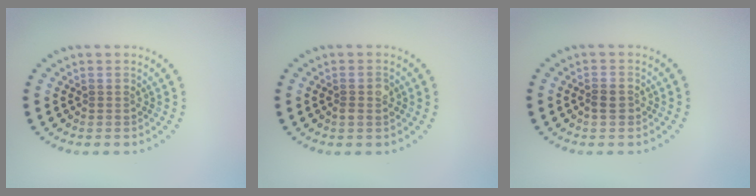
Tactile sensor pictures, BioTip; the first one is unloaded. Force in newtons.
{"total": 1.5, "press": 1.5, "slide": 0.2}
{"total": 1.4, "press": 1.4, "slide": 0.3}